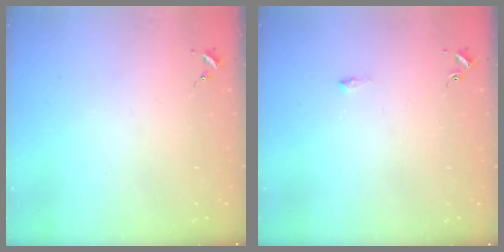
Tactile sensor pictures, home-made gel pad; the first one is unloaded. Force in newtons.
{"total": 4.3, "press": 4.3, "slide": 0.7}